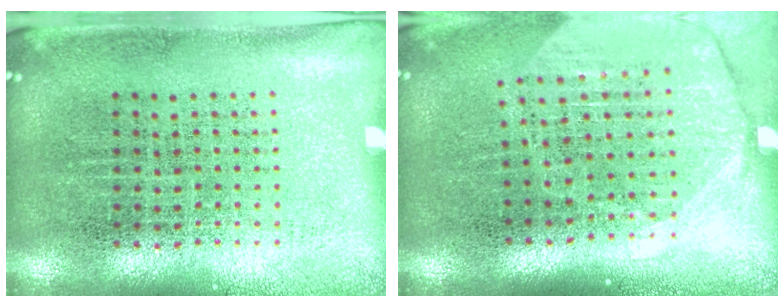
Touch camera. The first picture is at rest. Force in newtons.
{"total": 2.1, "press": 1.8, "slide": 0.9}